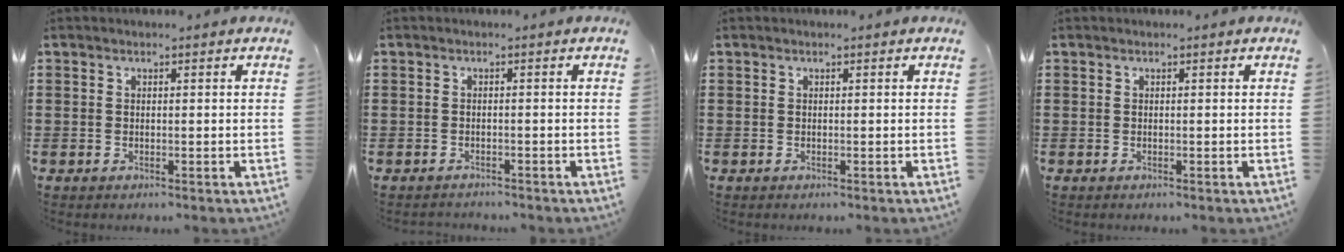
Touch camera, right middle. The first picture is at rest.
{"total": 0.9, "force": [-0.9, 0.0, -0.1], "torque": [-0.002, 0.000, -0.019]}
{"total": 0.0}
{"total": 0.0}